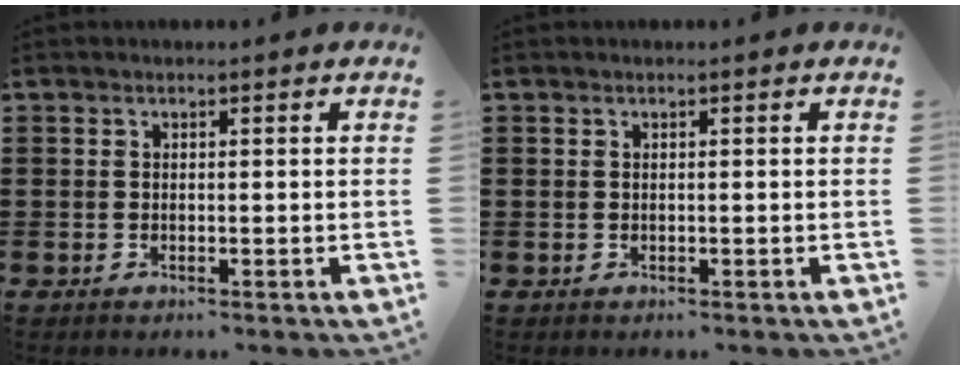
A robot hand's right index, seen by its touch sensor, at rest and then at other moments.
{"total": 0.0}